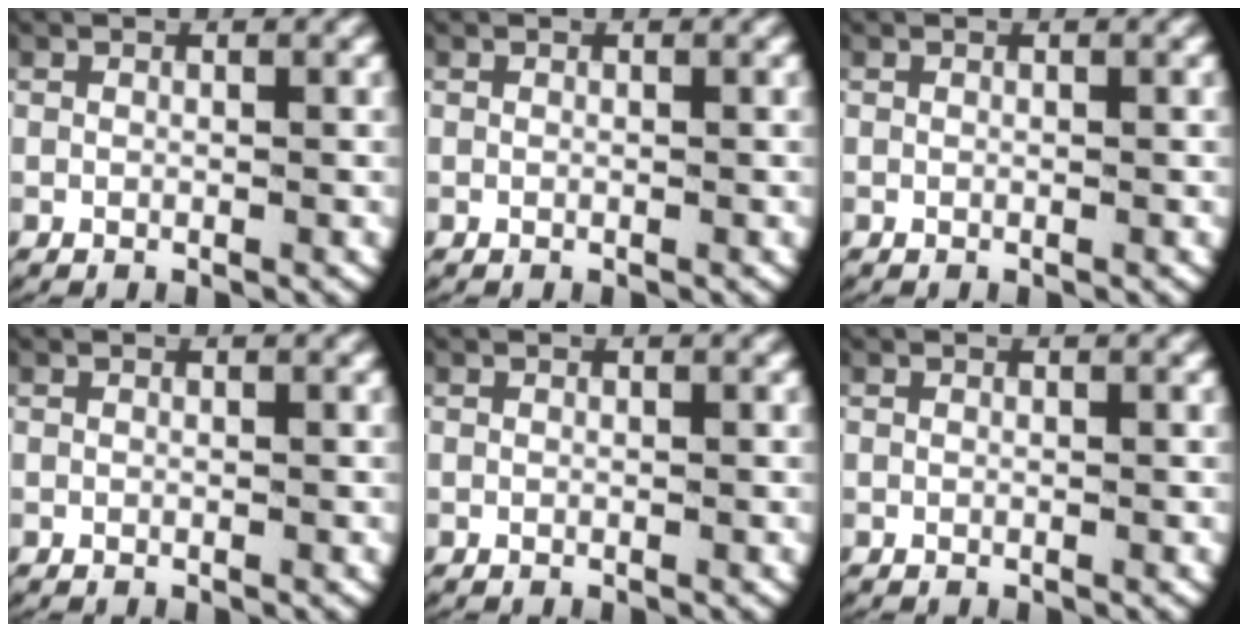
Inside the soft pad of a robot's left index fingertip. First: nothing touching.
{"total": 0.0}
{"total": 0.0}
{"total": 0.0}
{"total": 0.0}
{"total": 0.0}